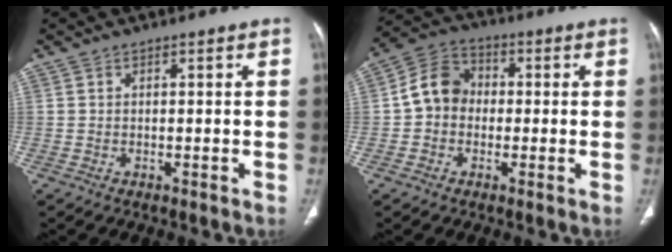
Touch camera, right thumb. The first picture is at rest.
{"total": 8.3, "force": [-0.4, 7.0, 4.4], "torque": [-0.060, 0.028, -0.023]}